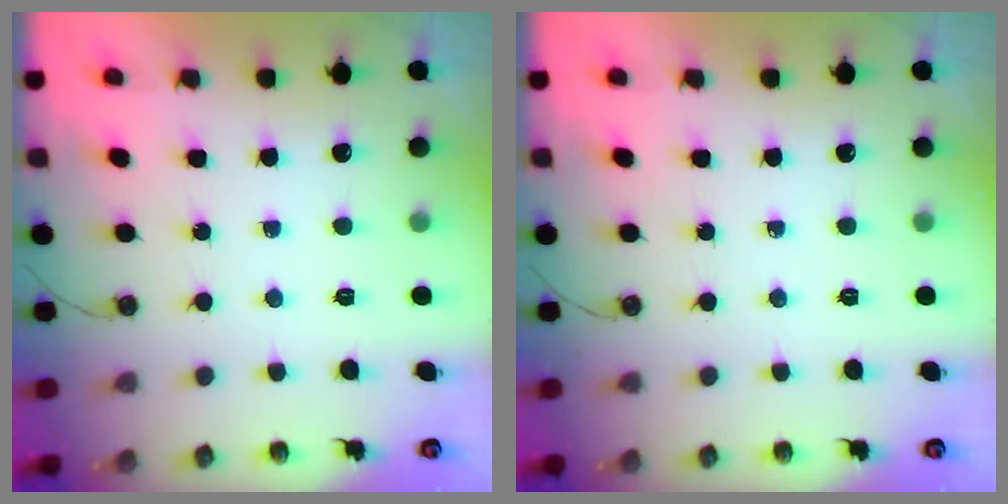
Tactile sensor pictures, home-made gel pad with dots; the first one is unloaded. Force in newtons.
{"total": 0.0}